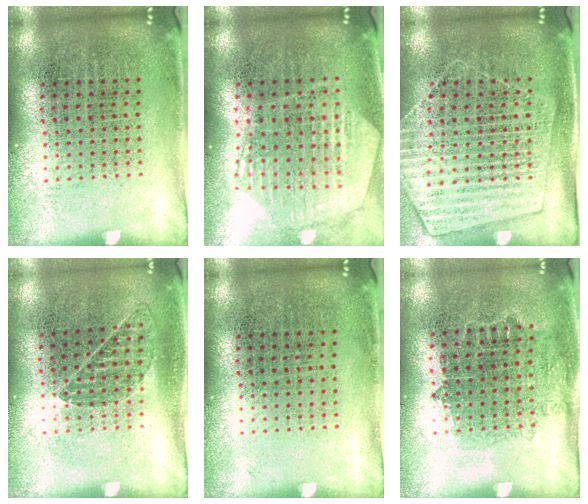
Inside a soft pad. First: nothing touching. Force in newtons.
{"total": 1.2, "press": 1.2, "slide": 0.1}
{"total": 1.4, "press": 1.4, "slide": 0.2}
{"total": 0.8, "press": 0.7, "slide": 0.3}
{"total": 0.0}
{"total": 0.8, "press": 0.7, "slide": 0.3}